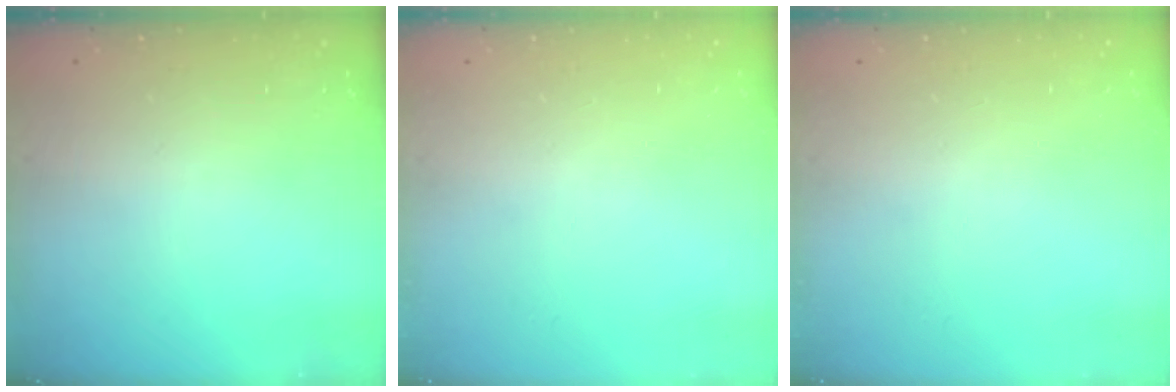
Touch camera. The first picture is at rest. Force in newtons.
{"total": 0.0}
{"total": 0.0}